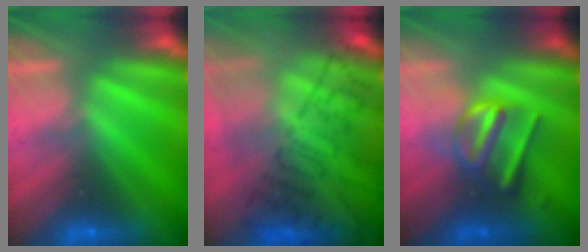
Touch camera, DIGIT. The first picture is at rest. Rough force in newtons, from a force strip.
{"total": 8.7}
{"total": 3.0}